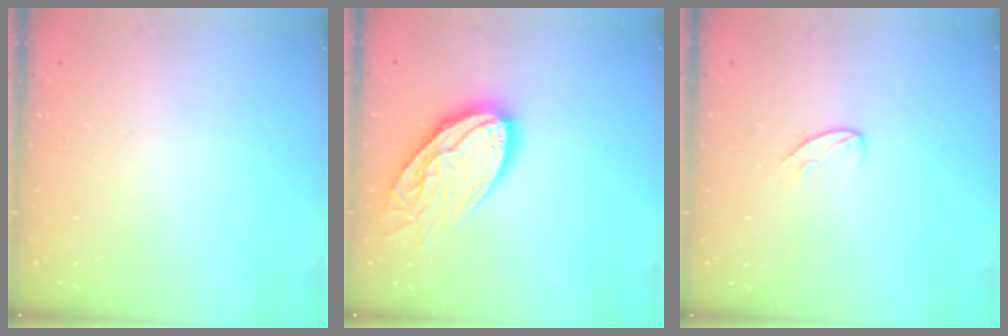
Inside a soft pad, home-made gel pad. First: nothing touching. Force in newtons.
{"total": 17.7, "press": 17.6, "slide": 1.7}
{"total": 7.0, "press": 7.0, "slide": 0.6}